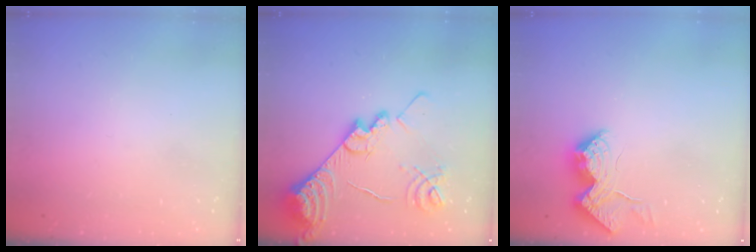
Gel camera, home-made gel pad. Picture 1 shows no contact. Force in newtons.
{"total": 19.1, "press": 19.0, "slide": 1.8}
{"total": 19.9, "press": 19.9, "slide": 0.4}